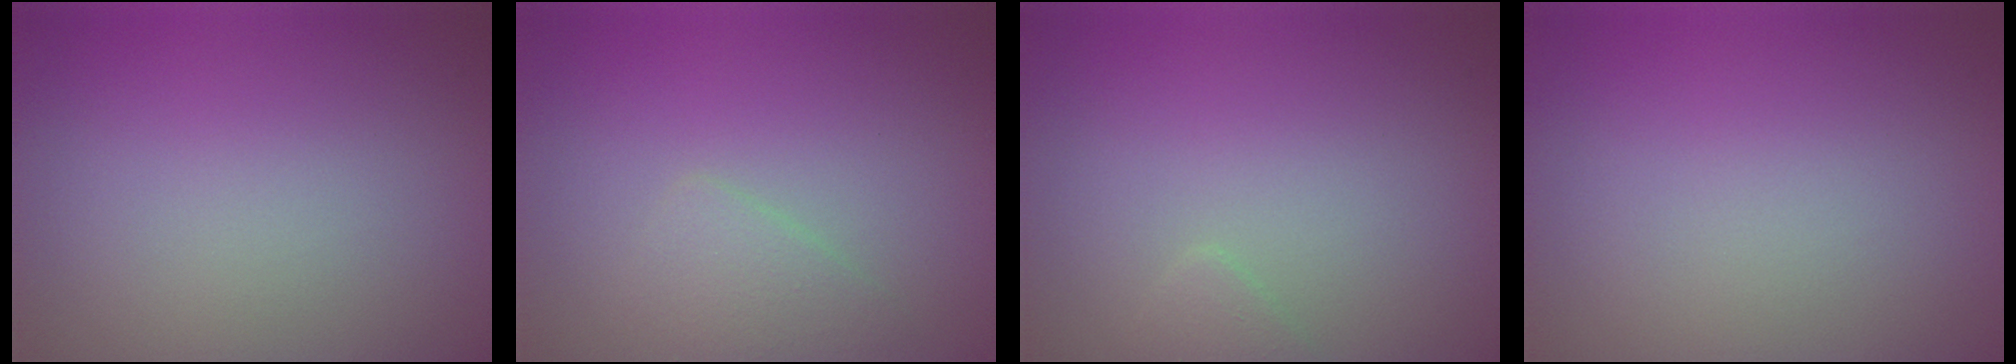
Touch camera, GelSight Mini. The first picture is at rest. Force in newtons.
{"total": 1.7, "press": 1.7, "slide": 0.1}
{"total": 0.9, "press": 0.9, "slide": 0.1}
{"total": 0.0}